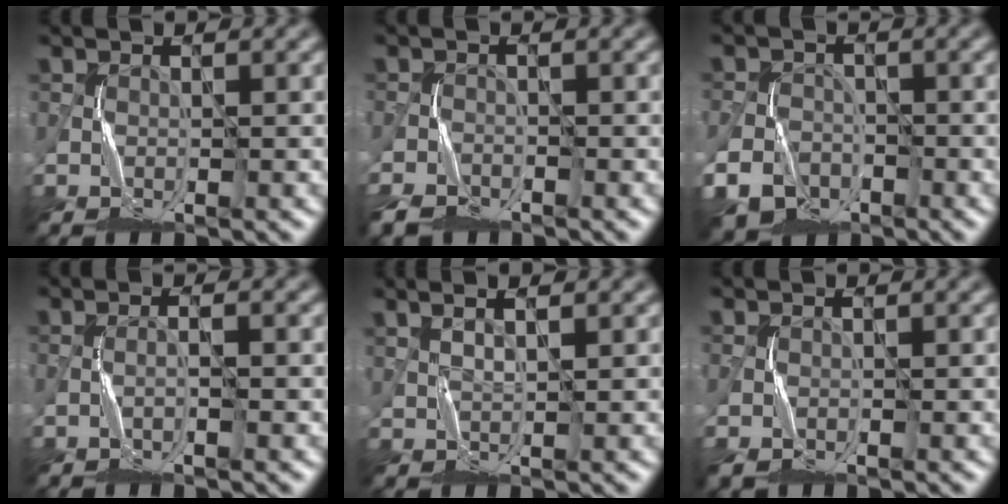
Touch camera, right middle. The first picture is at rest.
{"total": 2.6, "force": [-2.3, 0.9, 0.8], "torque": [-0.013, -0.011, -0.051]}
{"total": 4.1, "force": [-2.7, 2.8, 1.4], "torque": [-0.026, -0.011, -0.052]}
{"total": 0.9, "force": [-0.4, -0.4, 0.7], "torque": [-0.009, 0.003, -0.009]}
{"total": 2.1, "force": [1.7, 0.2, 1.2], "torque": [-0.010, 0.003, 0.011]}
{"total": 1.2, "force": [-0.8, 0.5, 0.6], "torque": [-0.018, -0.003, -0.019]}